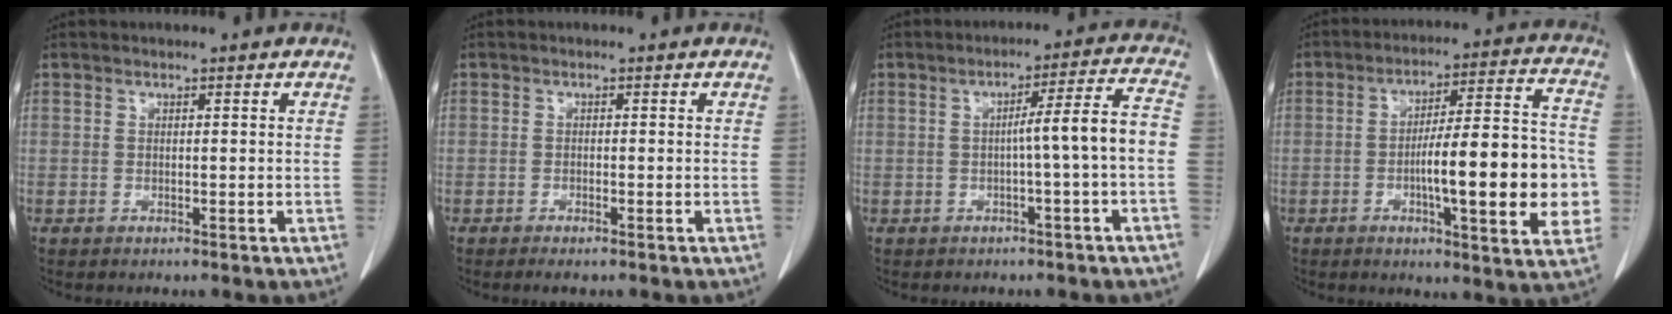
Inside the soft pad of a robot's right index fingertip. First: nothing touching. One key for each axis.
{"total": 1.4, "fx": -1.0, "fy": 0.2, "fz": 0.9, "tx": -0.016, "ty": -0.003, "tz": -0.012}
{"total": 6.8, "fx": -1.4, "fy": -0.8, "fz": 6.6, "tx": -0.094, "ty": 0.019, "tz": -0.018}
{"total": 17.8, "fx": -3.2, "fy": 3.0, "fz": 17.2, "tx": -0.233, "ty": 0.019, "tz": -0.042}